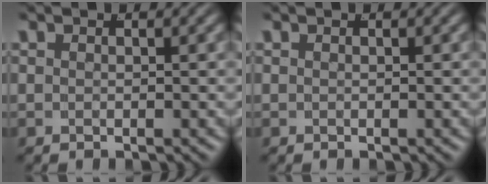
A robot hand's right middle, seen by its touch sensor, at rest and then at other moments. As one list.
[{"total": 0.0}]